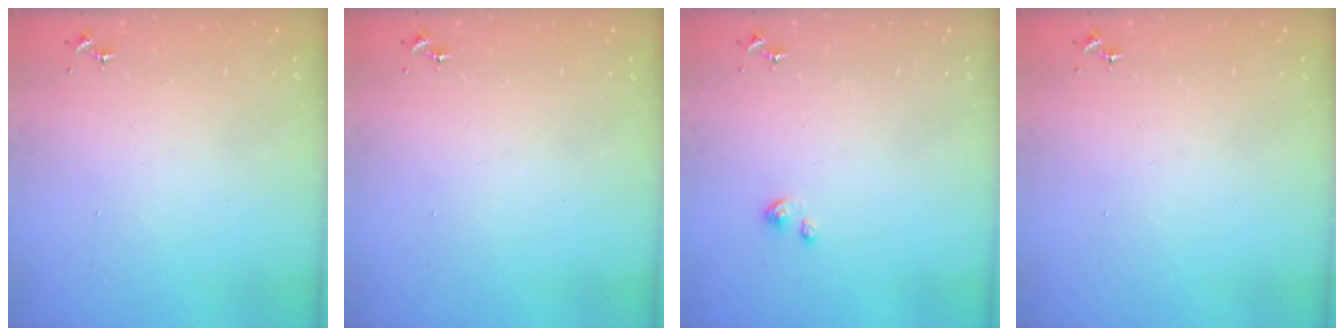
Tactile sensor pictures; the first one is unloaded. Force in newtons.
{"total": 0.0}
{"total": 3.5, "press": 3.4, "slide": 0.4}
{"total": 0.0}